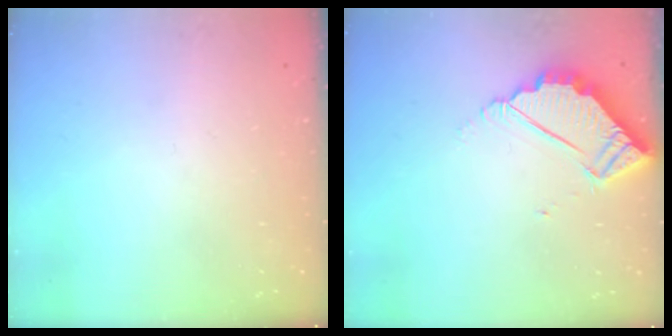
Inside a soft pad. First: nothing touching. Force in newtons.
{"total": 4.5, "press": 4.5, "slide": 0.3}